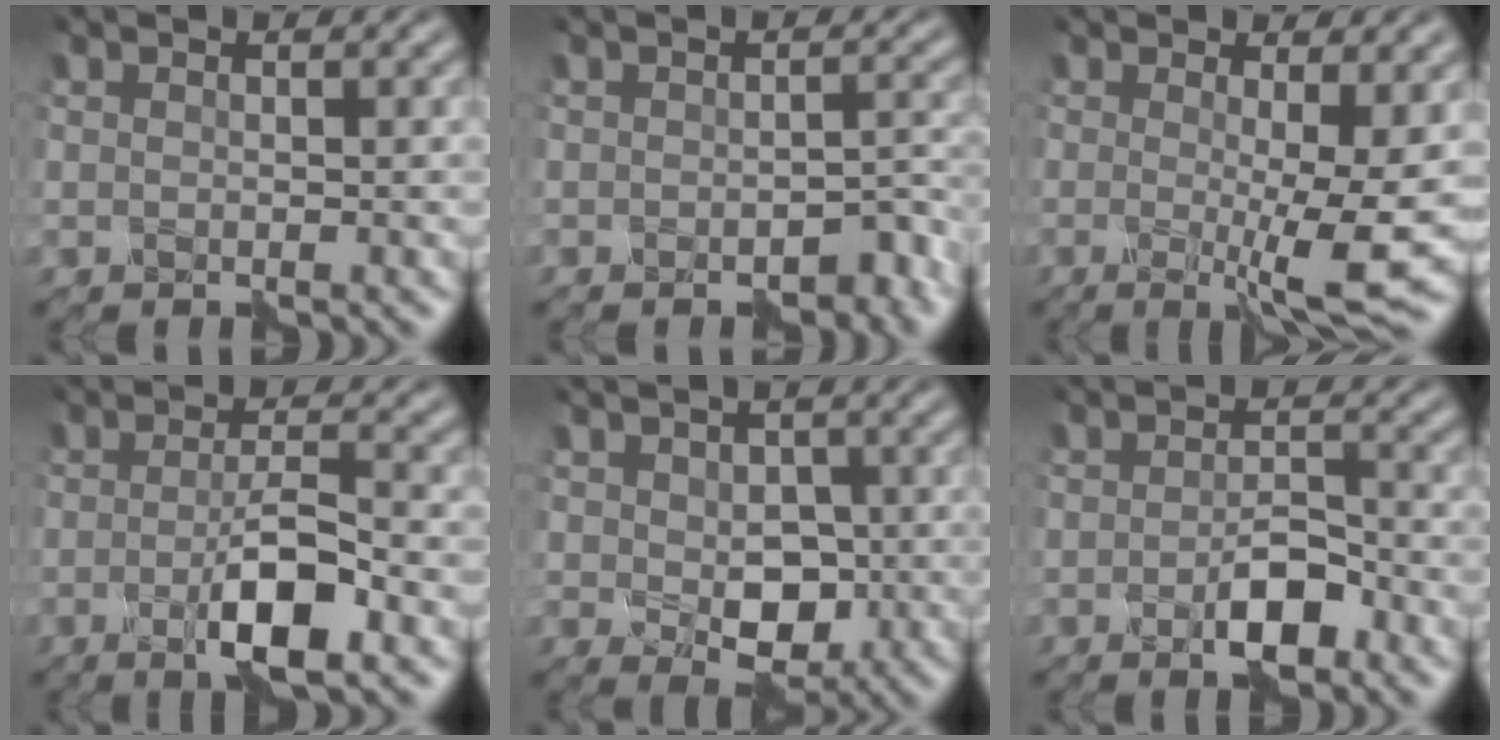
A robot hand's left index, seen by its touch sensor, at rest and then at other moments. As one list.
[{"total": 2.4, "force": [-1.8, 1.1, 1.1], "torque": [-0.007, -0.004, -0.025]}, {"total": 5.2, "force": [-0.4, 0.6, 5.1], "torque": [-0.073, -0.013, -0.007]}, {"total": 4.9, "force": [-1.9, 1.1, 4.4], "torque": [-0.076, -0.001, -0.039]}, {"total": 4.0, "force": [-0.7, 2.9, 2.7], "torque": [-0.044, -0.008, -0.010]}, {"total": 3.2, "force": [-1.9, 1.4, 2.2], "torque": [-0.038, -0.001, -0.035]}]